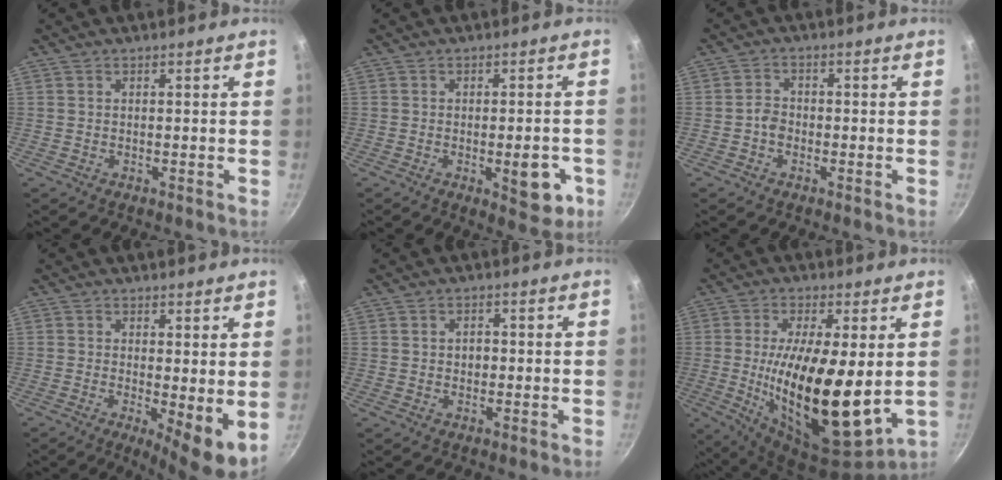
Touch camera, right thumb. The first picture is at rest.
{"total": 7.8, "force": [-2.5, 3.3, 6.6], "torque": [-0.058, 0.009, -0.027]}
{"total": 2.7, "force": [-1.0, 2.1, 1.4], "torque": [-0.015, 0.018, -0.022]}
{"total": 6.4, "force": [0.1, 1.7, 6.1], "torque": [-0.085, -0.021, 0.004]}
{"total": 3.4, "force": [0.1, 2.6, 2.2], "torque": [-0.019, 0.004, 0.001]}
{"total": 20.2, "force": [0.1, 7.2, 18.8], "torque": [-0.320, -0.029, 0.008]}